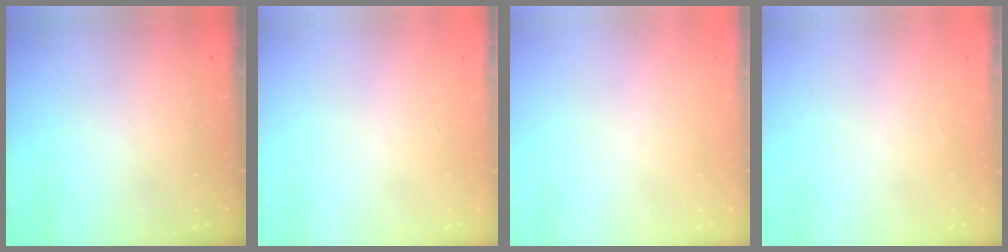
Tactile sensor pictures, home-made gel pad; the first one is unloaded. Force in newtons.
{"total": 0.0}
{"total": 0.0}
{"total": 0.0}